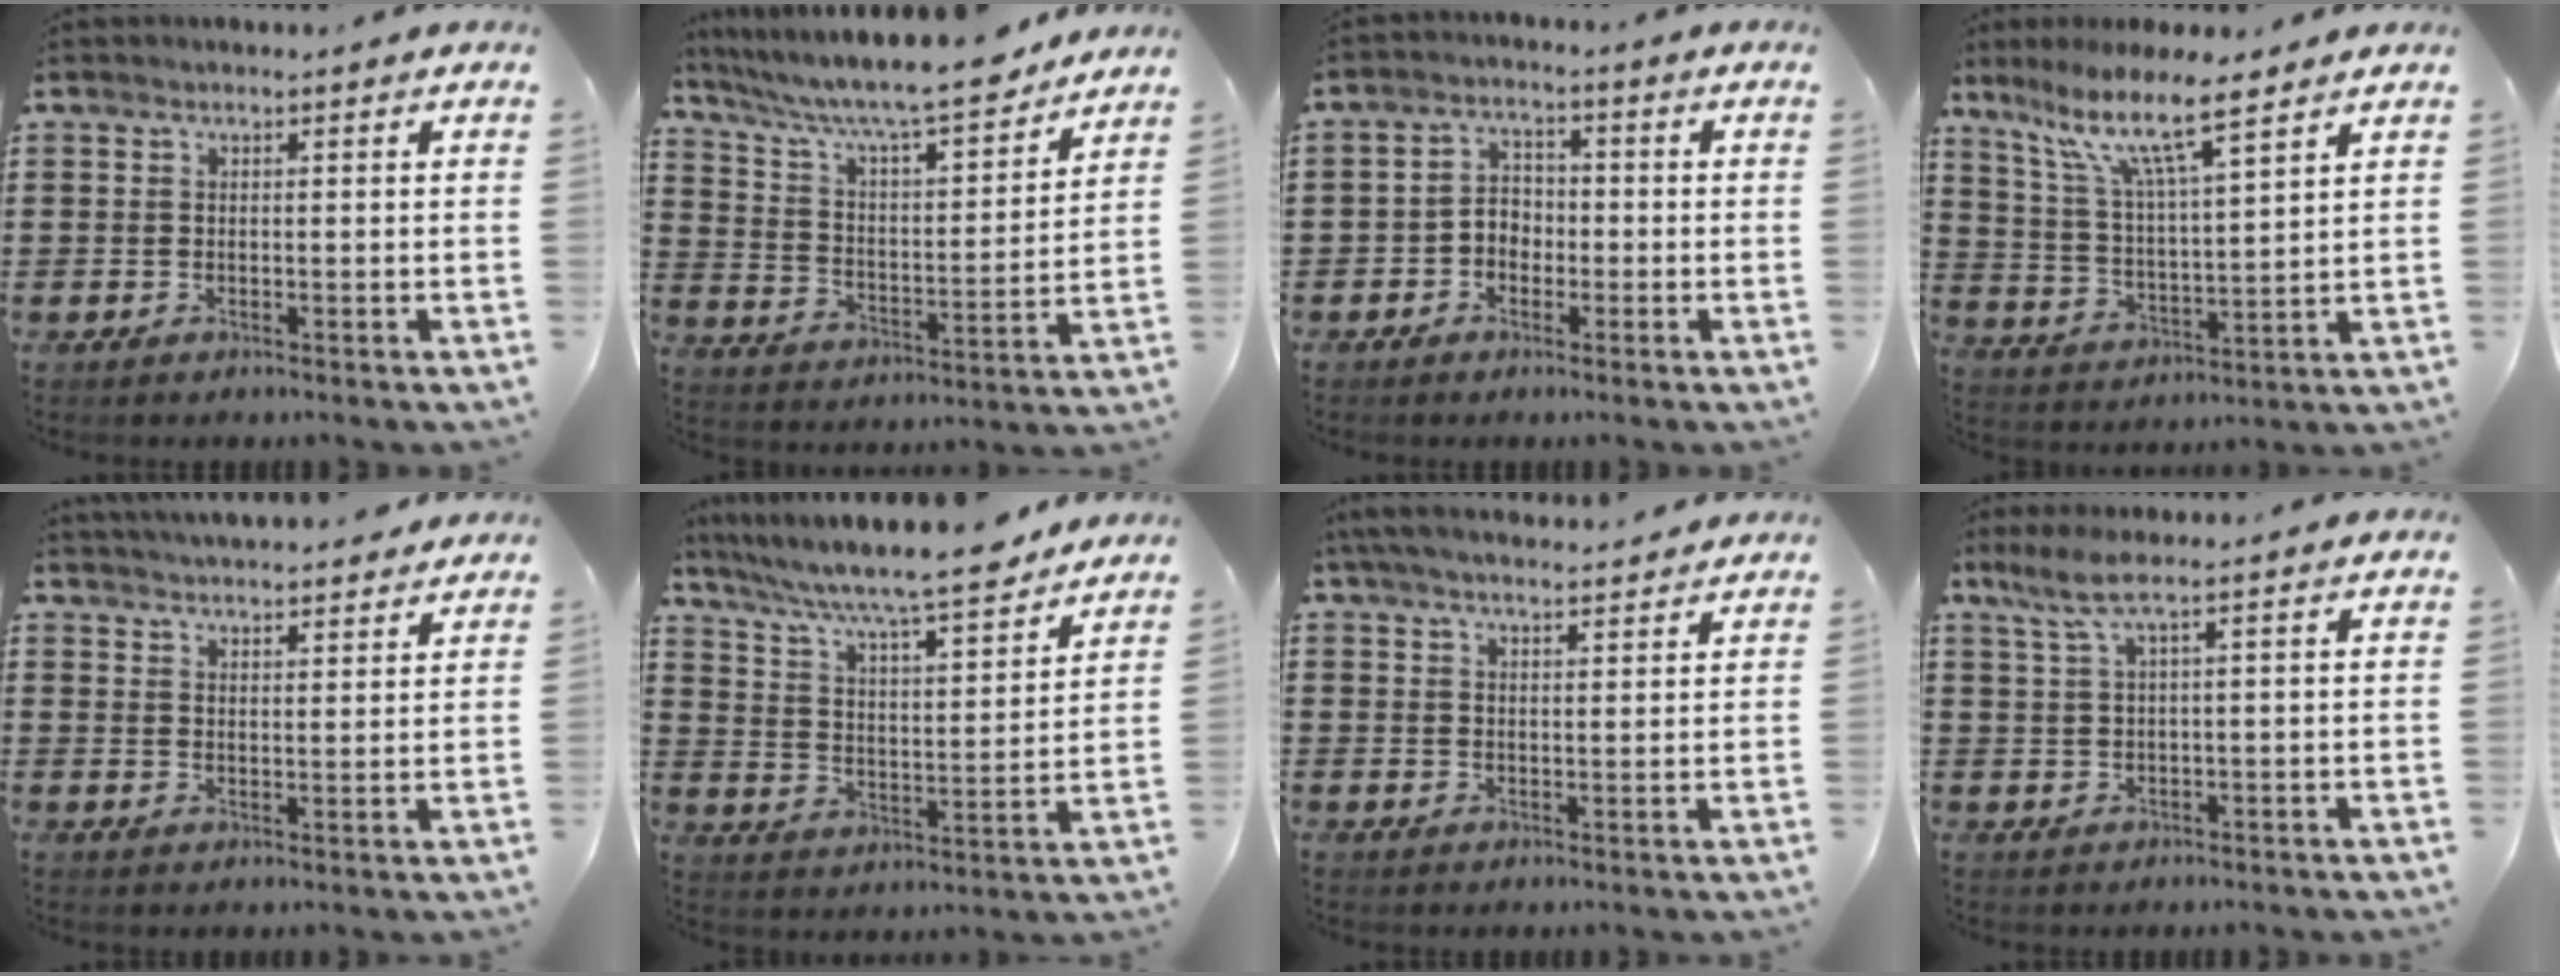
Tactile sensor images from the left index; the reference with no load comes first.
{"total": 8.7, "force": [7.5, 0.7, 4.4], "torque": [-0.114, -0.046, 0.122]}
{"total": 3.2, "force": [-1.6, 2.4, 1.3], "torque": [-0.032, 0.010, -0.037]}
{"total": 9.7, "force": [7.2, 1.3, 6.3], "torque": [-0.145, -0.032, 0.124]}
{"total": 3.9, "force": [3.9, 0.0, 0.1], "torque": [-0.016, -0.017, 0.070]}
{"total": 8.0, "force": [7.0, 0.4, 3.8], "torque": [-0.101, -0.043, 0.112]}
{"total": 4.2, "force": [3.9, 0.3, 1.4], "torque": [-0.038, -0.007, 0.073]}
{"total": 3.5, "force": [1.5, 0.0, 3.1], "torque": [-0.072, -0.003, 0.023]}